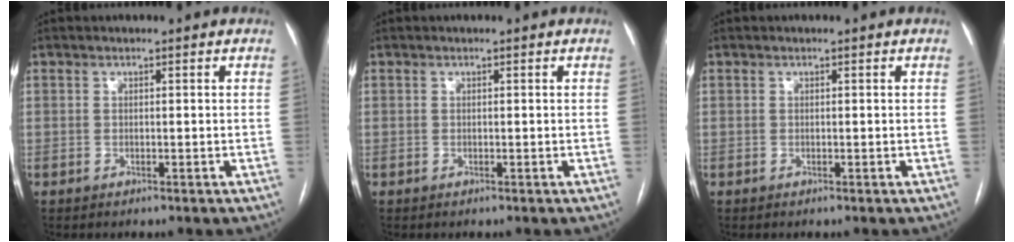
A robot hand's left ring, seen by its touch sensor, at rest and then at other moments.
{"total": 0.0}
{"total": 0.0}